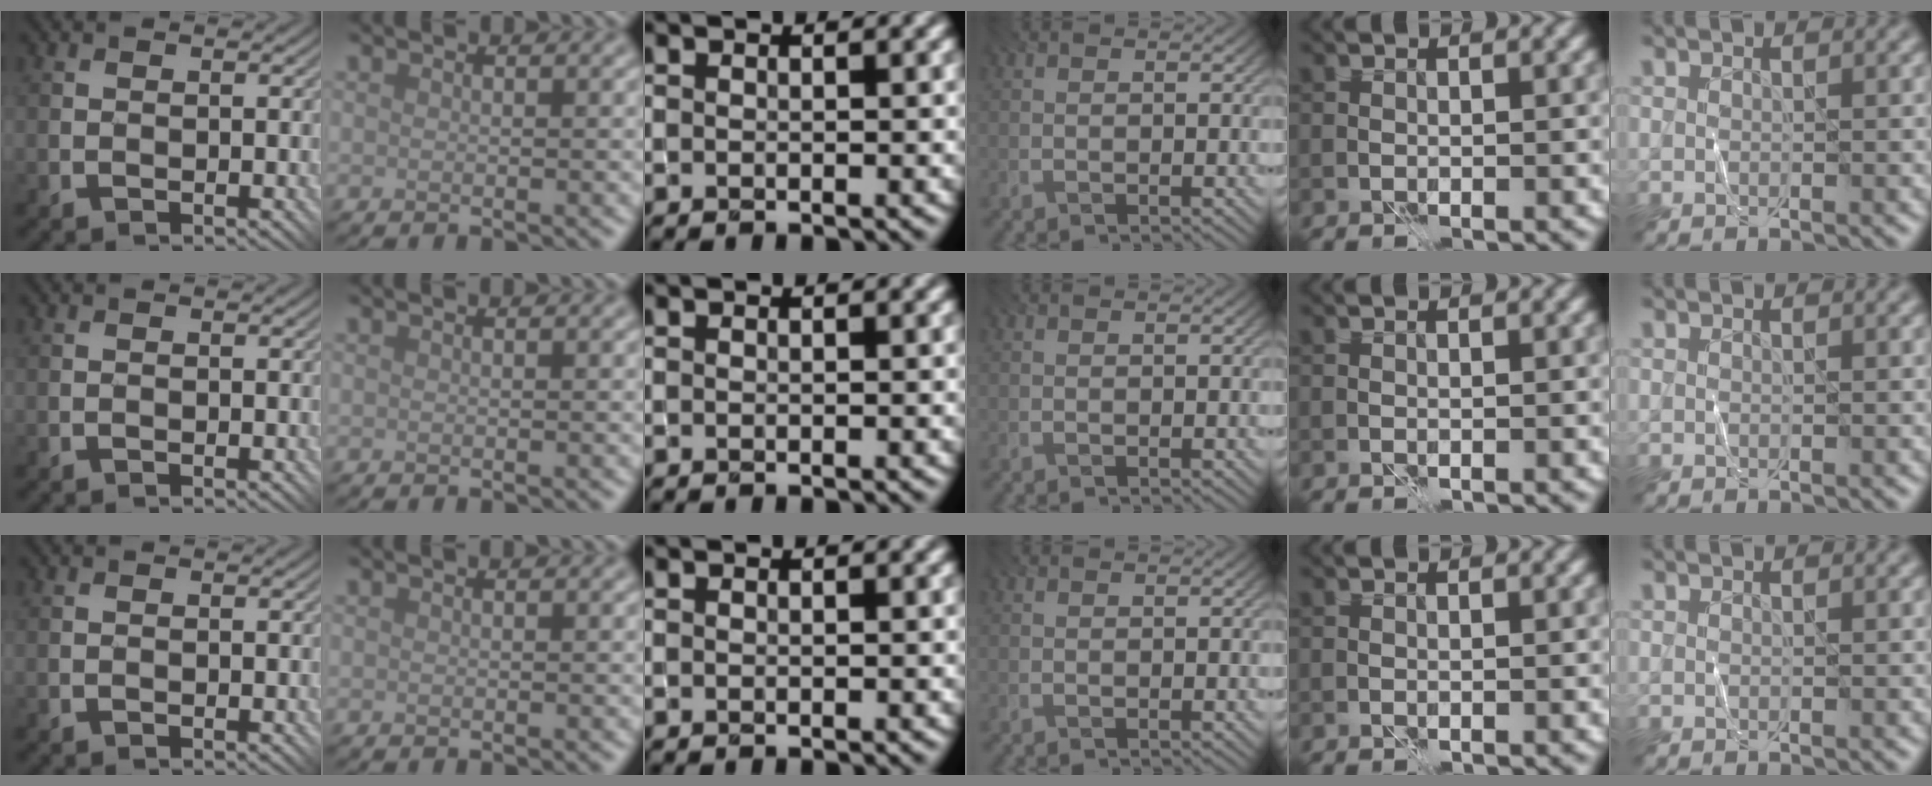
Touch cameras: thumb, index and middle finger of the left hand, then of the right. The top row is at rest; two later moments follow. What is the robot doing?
{"motion": "fold", "object": "shorts"}